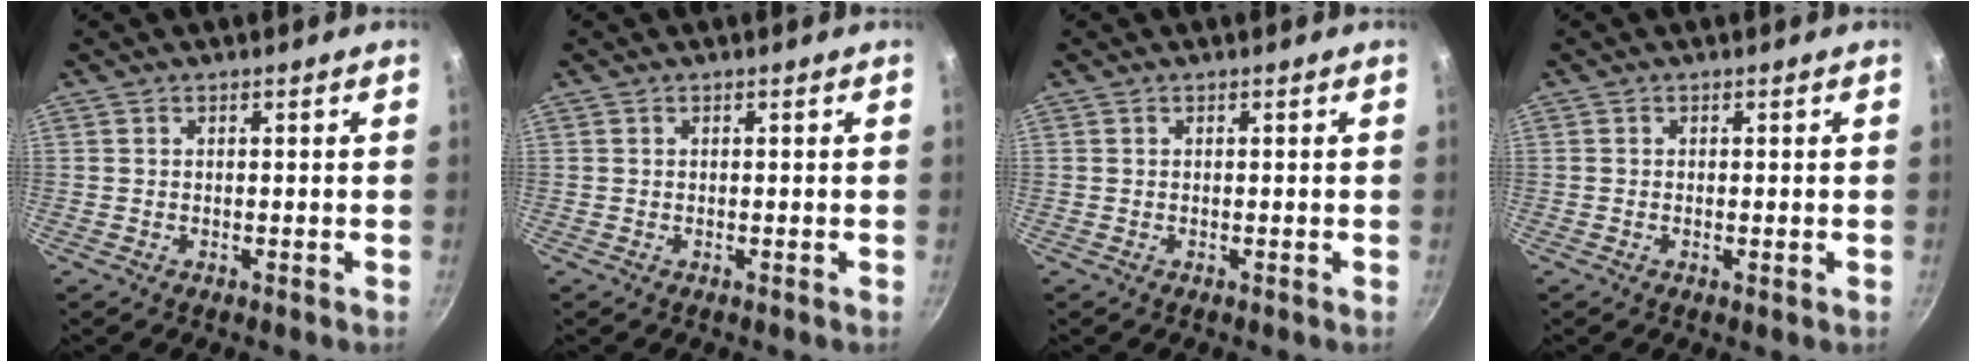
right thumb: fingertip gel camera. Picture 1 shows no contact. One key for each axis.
{"total": 0.0}
{"total": 0.0}
{"total": 0.7, "fx": -0.1, "fy": 0.2, "fz": 0.7, "tx": -0.013, "ty": -0.001, "tz": -0.003}